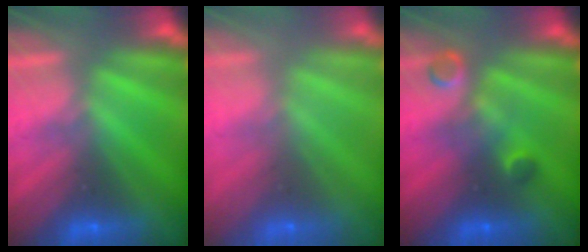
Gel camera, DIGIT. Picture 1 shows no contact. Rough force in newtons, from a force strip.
{"total": 8.6}
{"total": 3.1}